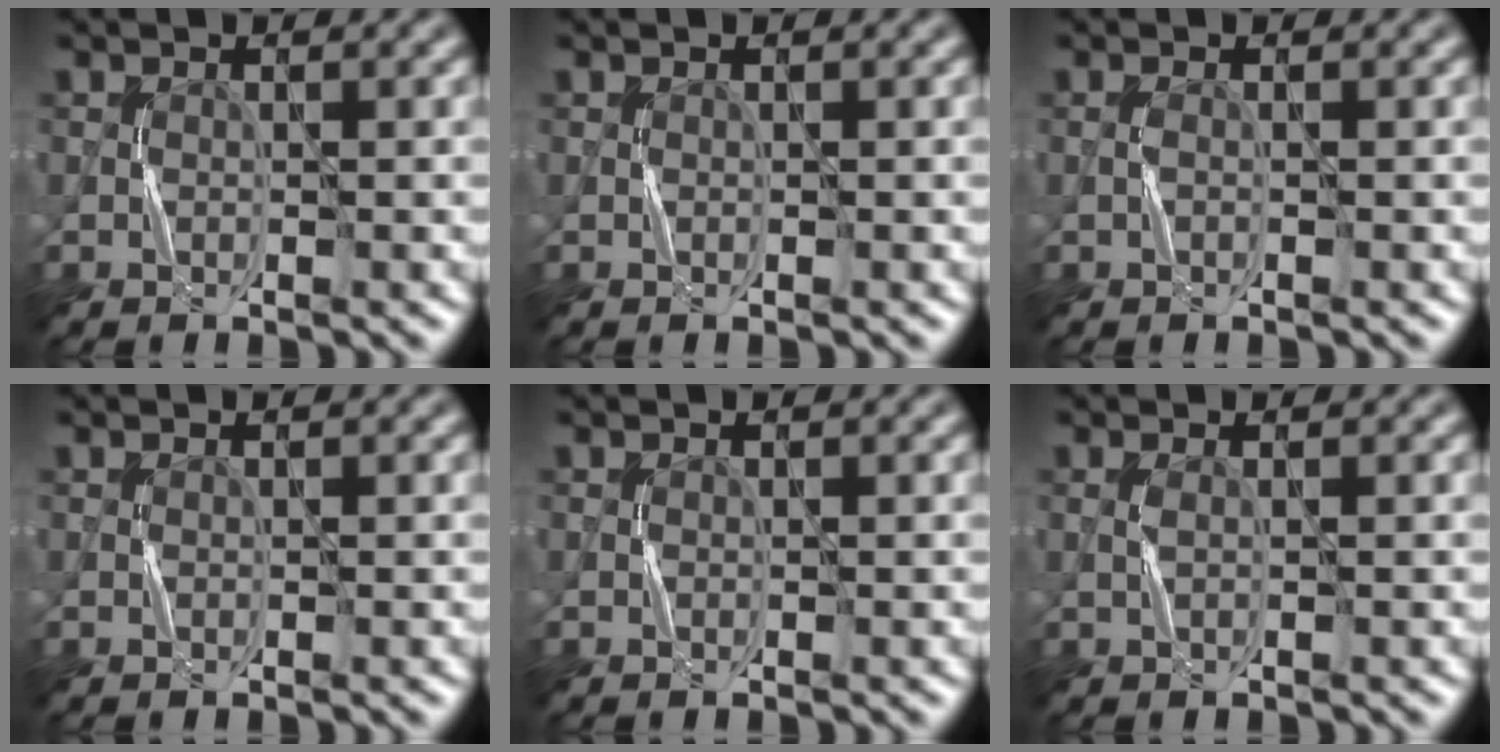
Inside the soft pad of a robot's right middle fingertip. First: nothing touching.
{"total": 0.0}
{"total": 0.5, "force": [-0.2, 0.1, 0.5], "torque": [-0.014, 0.001, -0.005]}
{"total": 0.0}
{"total": 0.0}
{"total": 0.6, "force": [0.1, 0.1, 0.6], "torque": [-0.016, 0.004, 0.002]}